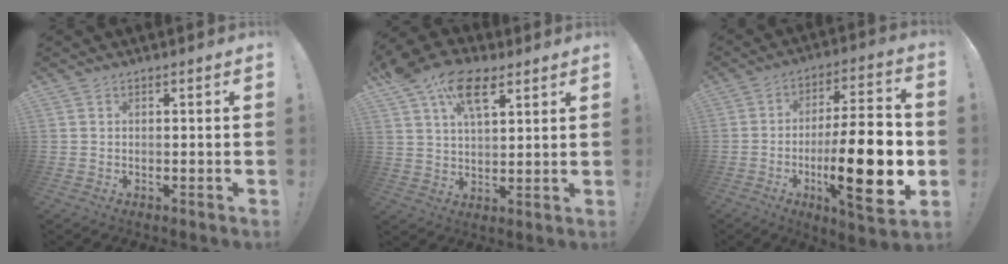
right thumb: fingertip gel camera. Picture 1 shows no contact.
{"total": 13.1, "force": [7.8, 6.7, 8.1], "torque": [-0.146, -0.022, 0.144]}
{"total": 23.9, "force": [-4.7, 6.7, 22.5], "torque": [-0.367, 0.011, -0.072]}